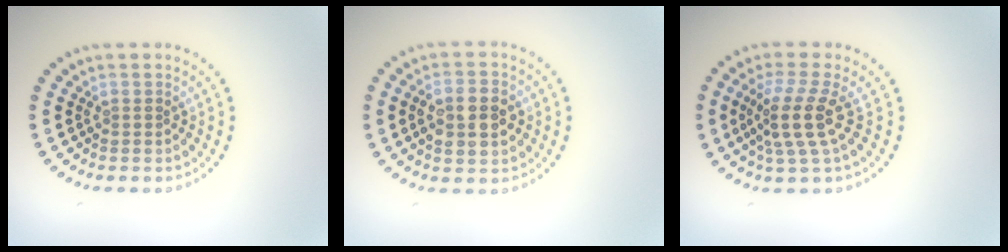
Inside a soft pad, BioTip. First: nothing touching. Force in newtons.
{"total": 4.3, "press": 4.3, "slide": 0.5}
{"total": 3.8, "press": 2.8, "slide": 2.5}